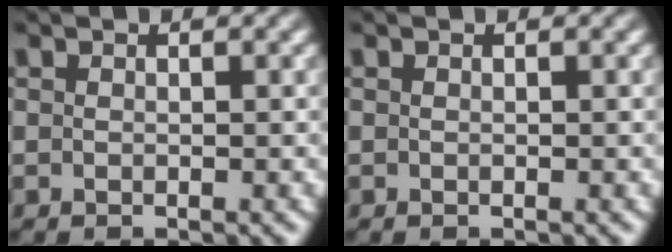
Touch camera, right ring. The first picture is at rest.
{"total": 0.0}